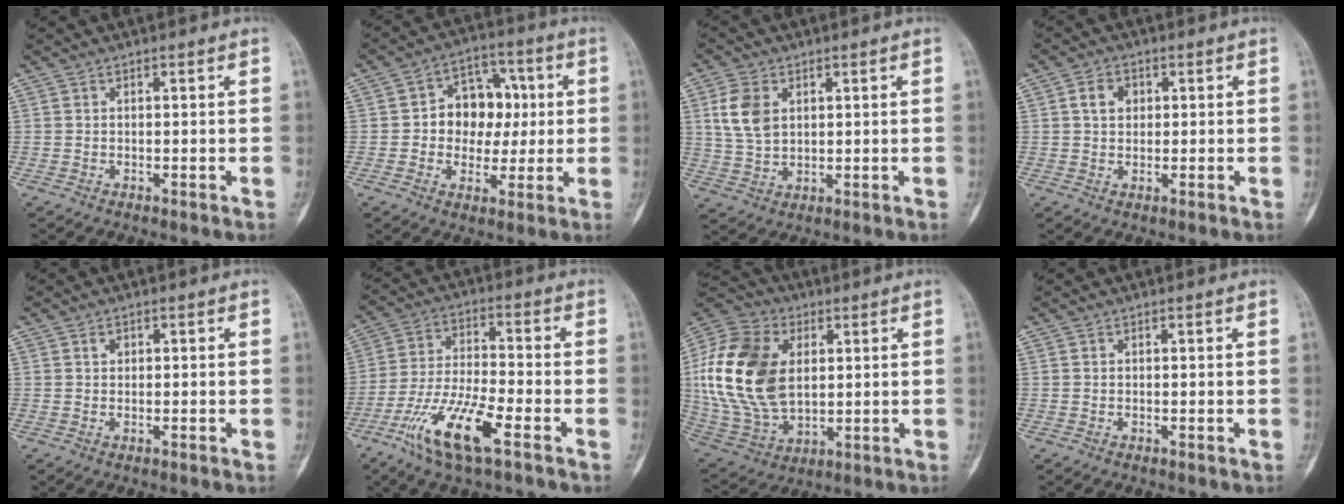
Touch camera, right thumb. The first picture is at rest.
{"total": 11.7, "force": [0.7, 9.0, 7.4], "torque": [-0.053, 0.022, 0.008]}
{"total": 7.6, "force": [2.3, 5.1, 5.1], "torque": [-0.095, -0.005, 0.050]}
{"total": 3.8, "force": [0.9, 3.0, 2.3], "torque": [-0.033, 0.004, 0.012]}
{"total": 0.9, "force": [0.3, 0.7, 0.5], "torque": [-0.006, 0.001, 0.002]}
{"total": 13.2, "force": [-6.9, 3.1, 10.8], "torque": [-0.230, 0.020, -0.132]}
{"total": 22.4, "force": [3.4, 14.9, 16.4], "torque": [-0.327, -0.008, 0.068]}
{"total": 0.0}